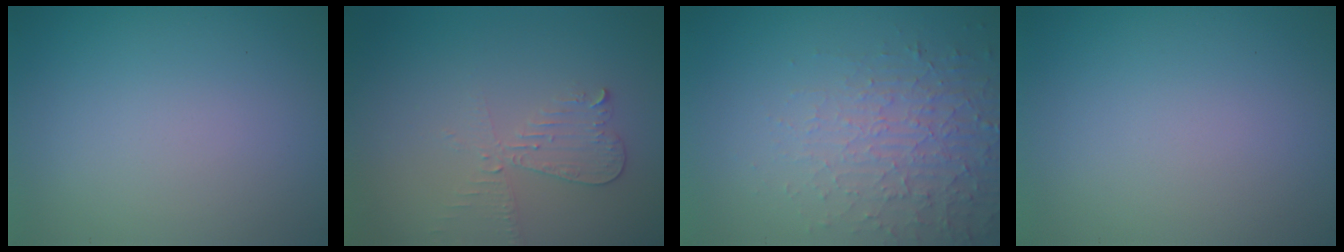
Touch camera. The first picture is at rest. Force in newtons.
{"total": 2.4, "press": 2.3, "slide": 0.5}
{"total": 4.2, "press": 3.1, "slide": 2.7}
{"total": 0.0}